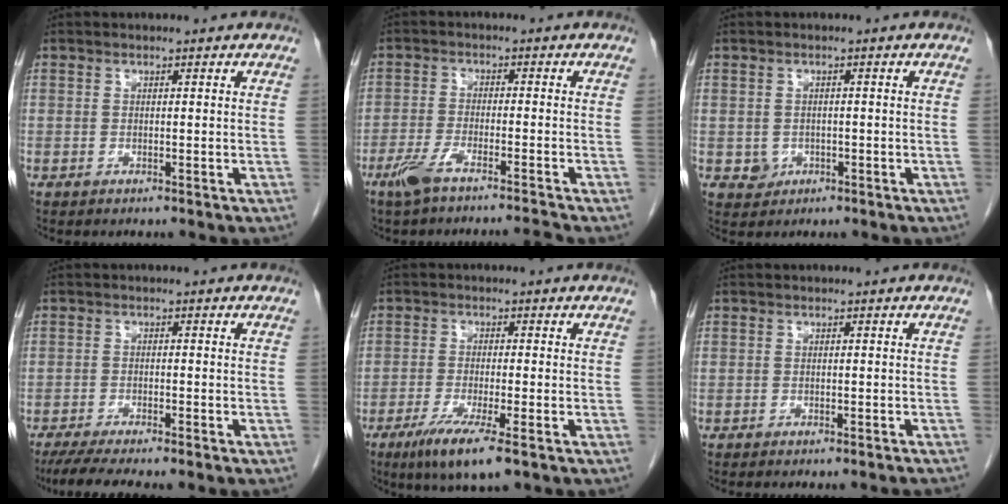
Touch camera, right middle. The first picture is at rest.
{"total": 5.9, "force": [-4.9, -0.5, 3.2], "torque": [-0.064, -0.008, -0.090]}
{"total": 2.1, "force": [-0.6, 1.9, 0.6], "torque": [-0.006, 0.005, -0.001]}
{"total": 7.5, "force": [-6.2, 0.3, 4.3], "torque": [-0.061, -0.015, -0.096]}
{"total": 7.3, "force": [-4.3, 0.4, 5.9], "torque": [-0.110, -0.022, -0.073]}
{"total": 6.5, "force": [-6.0, 0.2, 2.4], "torque": [-0.022, -0.016, -0.068]}